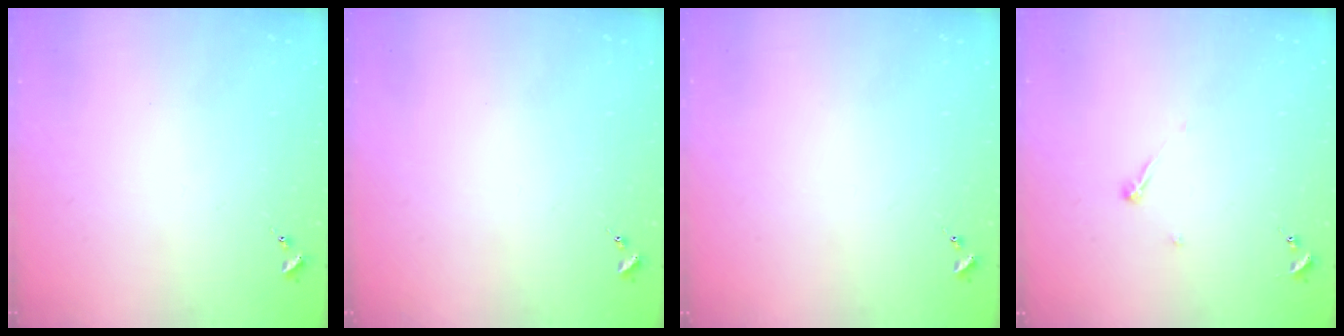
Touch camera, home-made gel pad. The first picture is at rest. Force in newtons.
{"total": 0.0}
{"total": 0.0}
{"total": 3.2, "press": 3.2, "slide": 0.3}